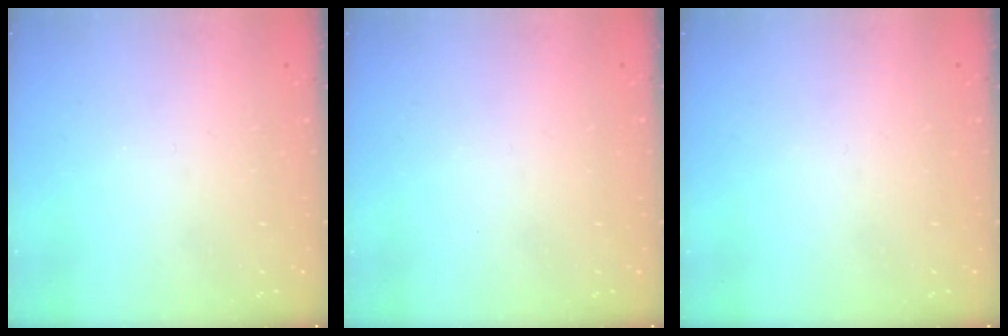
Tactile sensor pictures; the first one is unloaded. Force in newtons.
{"total": 0.0}
{"total": 0.0}